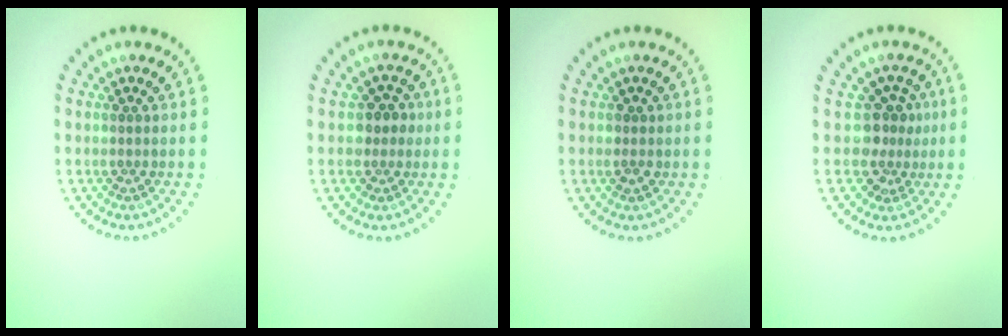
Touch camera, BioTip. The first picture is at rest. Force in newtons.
{"total": 2.2, "press": 1.8, "slide": 1.2}
{"total": 1.0, "press": 0.9, "slide": 0.4}
{"total": 2.8, "press": 2.1, "slide": 1.9}